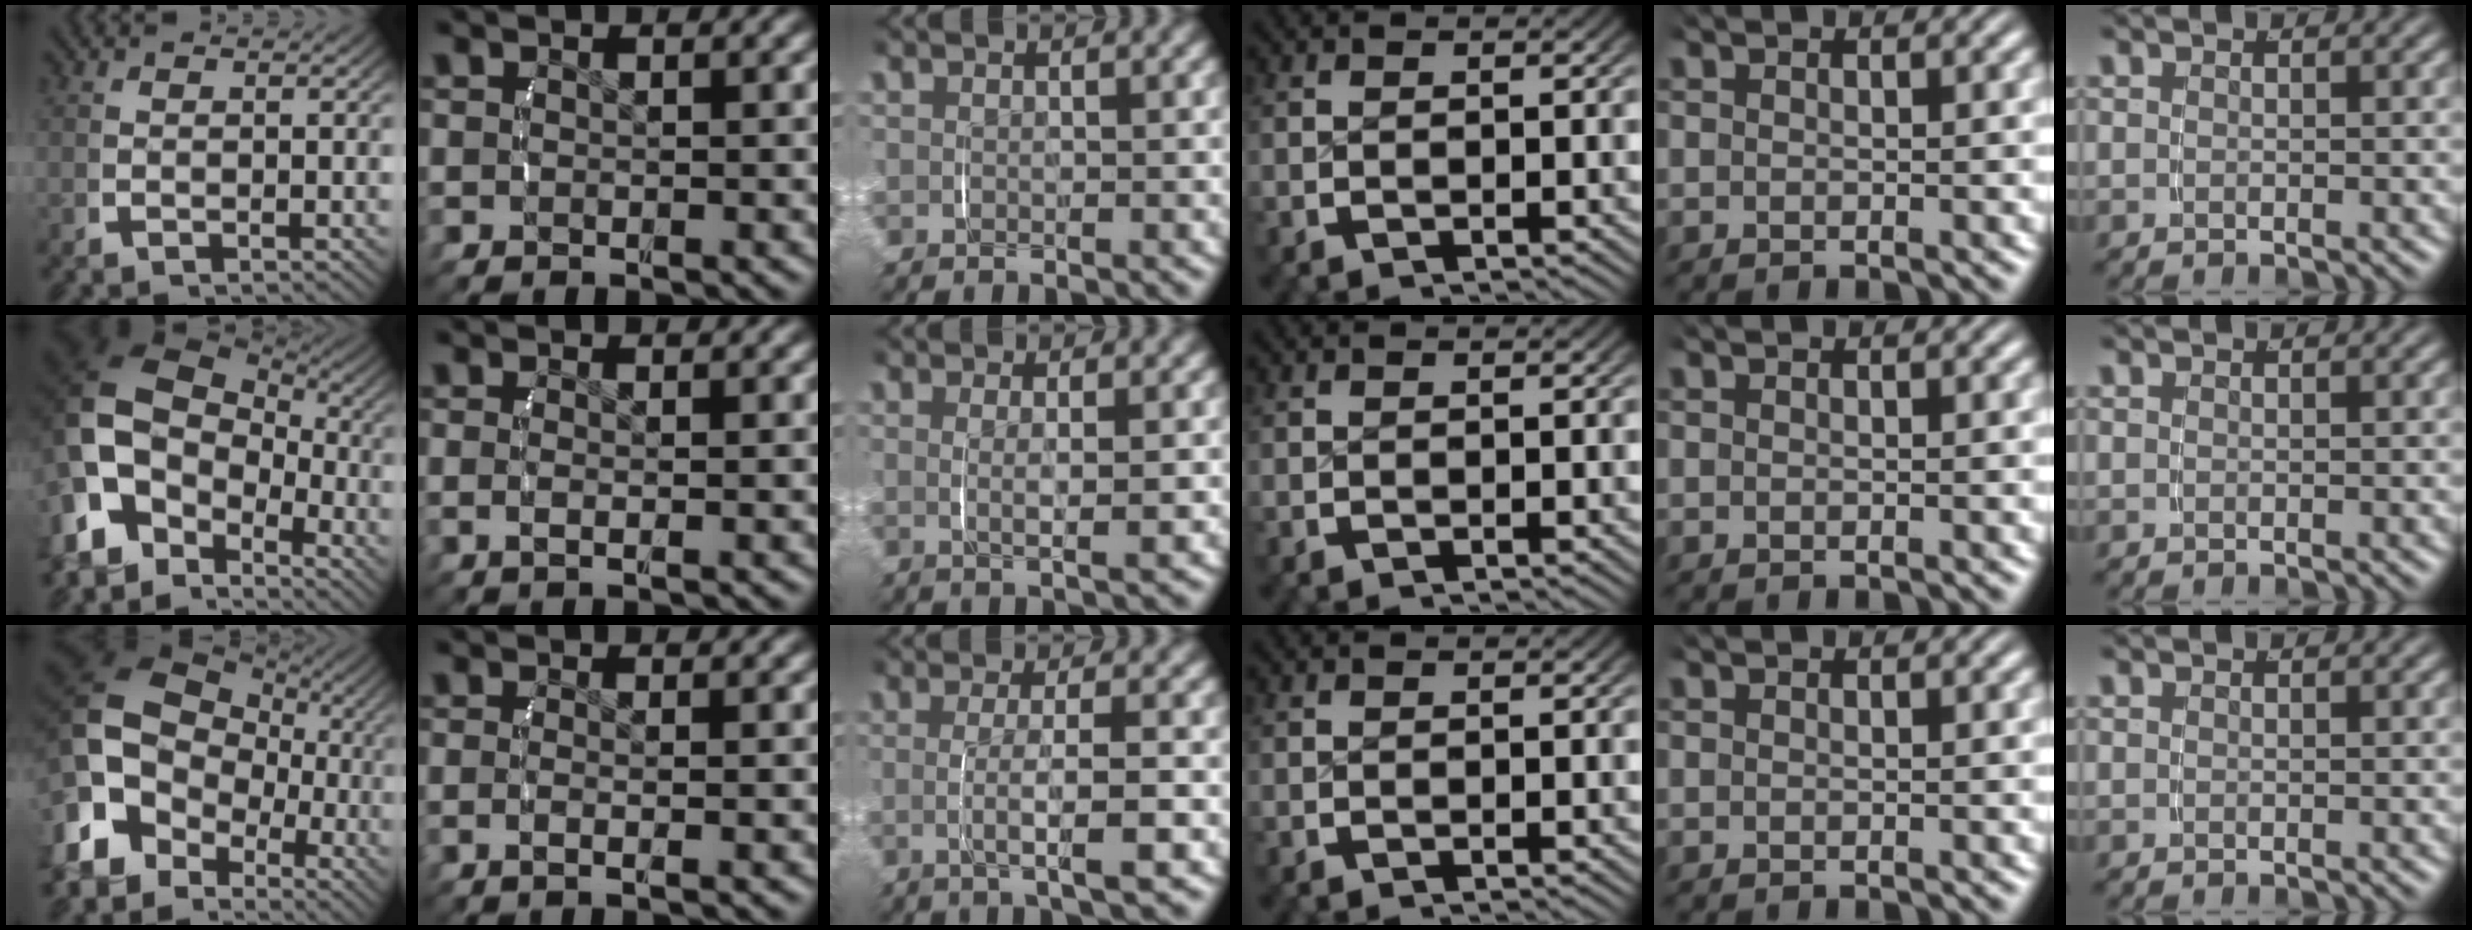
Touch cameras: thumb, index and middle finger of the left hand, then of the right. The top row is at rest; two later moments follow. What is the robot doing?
{"motion": "lift_and_place", "object": "napkin"}